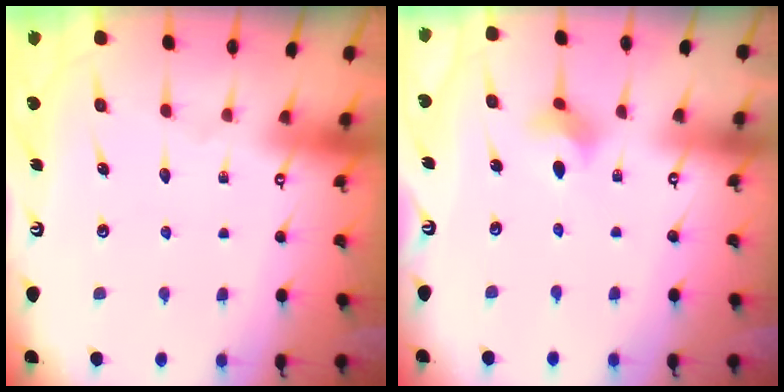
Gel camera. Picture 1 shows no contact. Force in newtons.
{"total": 2.7, "press": 2.6, "slide": 0.5}